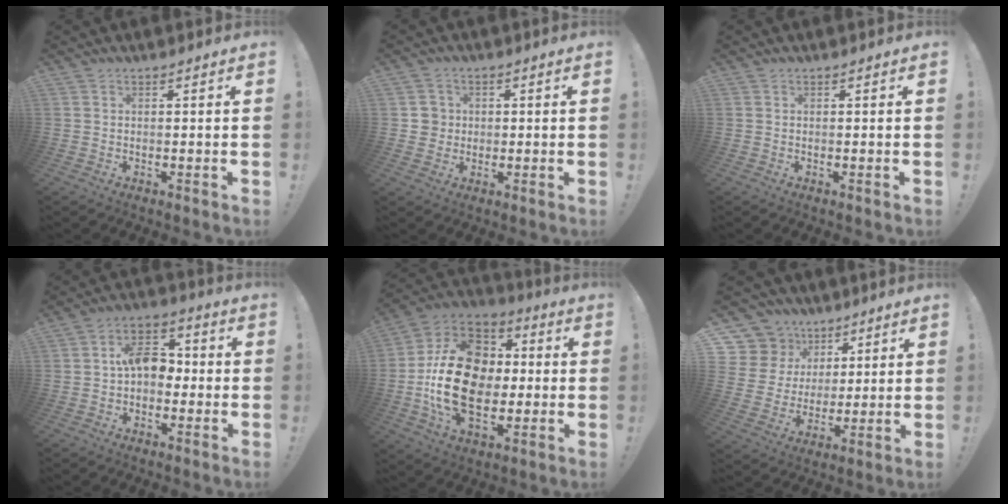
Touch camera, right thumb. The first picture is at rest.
{"total": 4.8, "force": [0.4, 4.7, 0.8], "torque": [0.001, 0.003, 0.009]}
{"total": 0.0}
{"total": 10.6, "force": [-0.3, 7.4, 7.5], "torque": [-0.117, 0.020, -0.003]}
{"total": 23.8, "force": [-2.1, 17.0, 16.6], "torque": [-0.288, 0.023, -0.020]}
{"total": 12.3, "force": [6.0, 10.2, 3.4], "torque": [-0.053, -0.037, 0.131]}